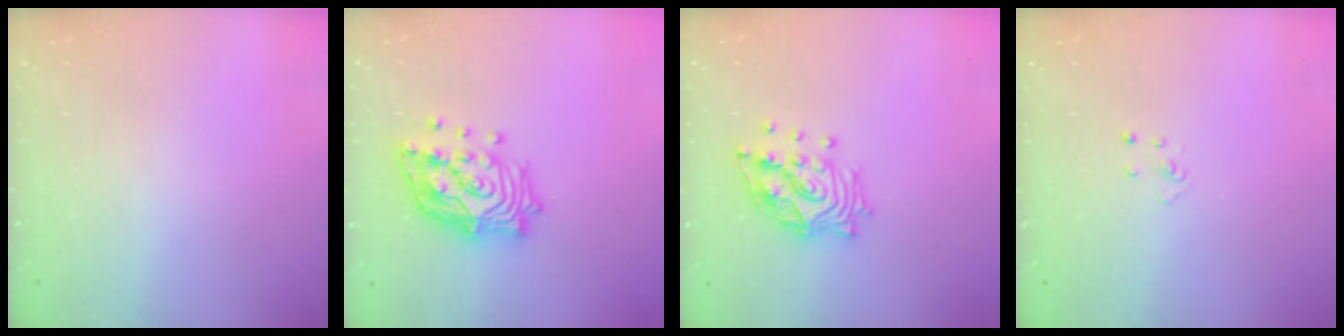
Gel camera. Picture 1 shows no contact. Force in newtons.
{"total": 17.1, "press": 17.0, "slide": 1.4}
{"total": 13.1, "press": 13.1, "slide": 1.1}
{"total": 2.8, "press": 2.8, "slide": 0.2}